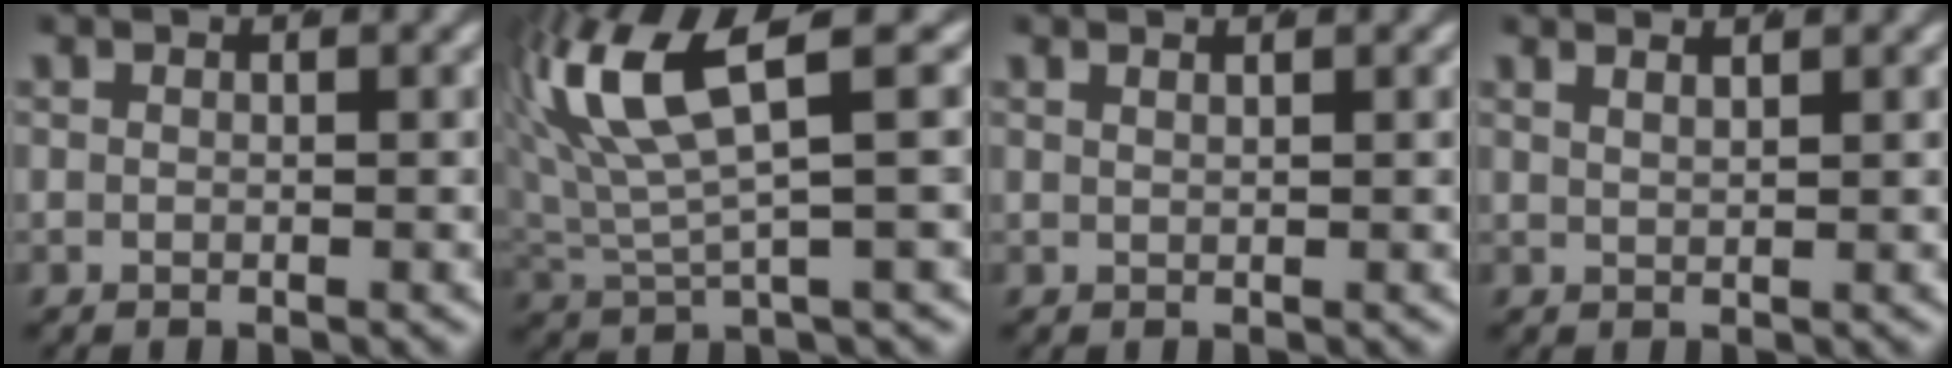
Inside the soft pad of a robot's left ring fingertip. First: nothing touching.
{"total": 8.3, "force": [2.7, 3.8, 6.8], "torque": [-0.163, -0.010, 0.055]}
{"total": 1.1, "force": [0.9, -0.4, 0.4], "torque": [-0.005, -0.003, 0.020]}
{"total": 2.0, "force": [1.9, 0.0, 0.8], "torque": [-0.011, -0.001, 0.036]}